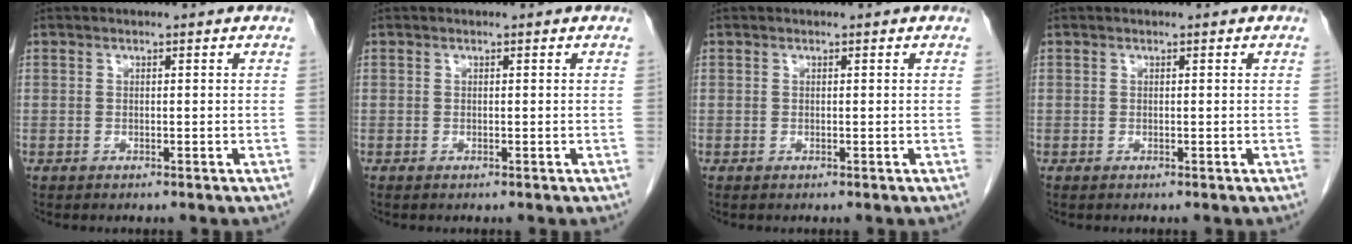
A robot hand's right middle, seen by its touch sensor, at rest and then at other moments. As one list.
[{"total": 0.0}, {"total": 0.0}, {"total": 0.0}]